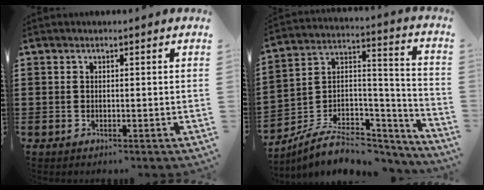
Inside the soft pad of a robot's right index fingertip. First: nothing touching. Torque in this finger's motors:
{"motor_torque": [-0.06, -1.28, 0.64, 0.11]}